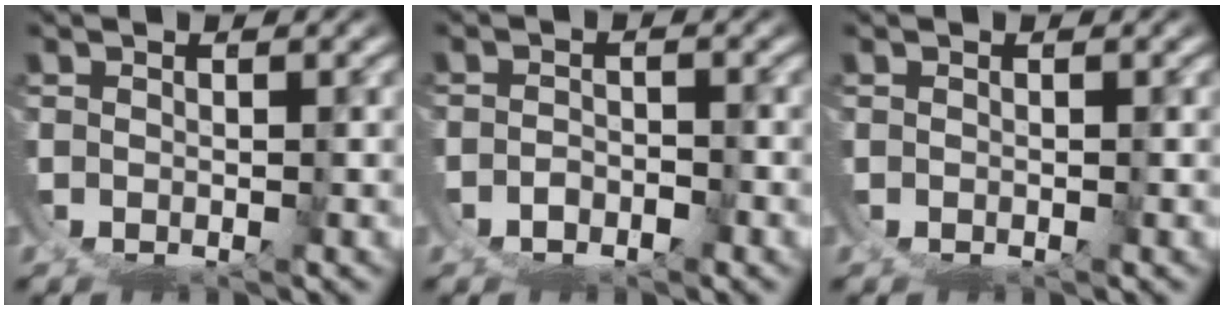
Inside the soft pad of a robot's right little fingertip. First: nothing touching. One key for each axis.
{"total": 2.4, "fx": -1.3, "fy": 2.0, "fz": 0.1, "tx": -0.013, "ty": -0.012, "tz": -0.020}
{"total": 0.0}